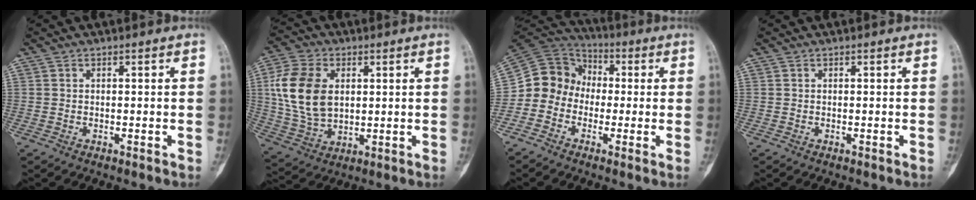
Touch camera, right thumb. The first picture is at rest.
{"total": 14.3, "force": [2.6, 9.6, 10.2], "torque": [-0.194, -0.003, 0.053]}
{"total": 10.6, "force": [-2.1, 9.7, 3.9], "torque": [-0.048, 0.061, -0.054]}
{"total": 0.0}